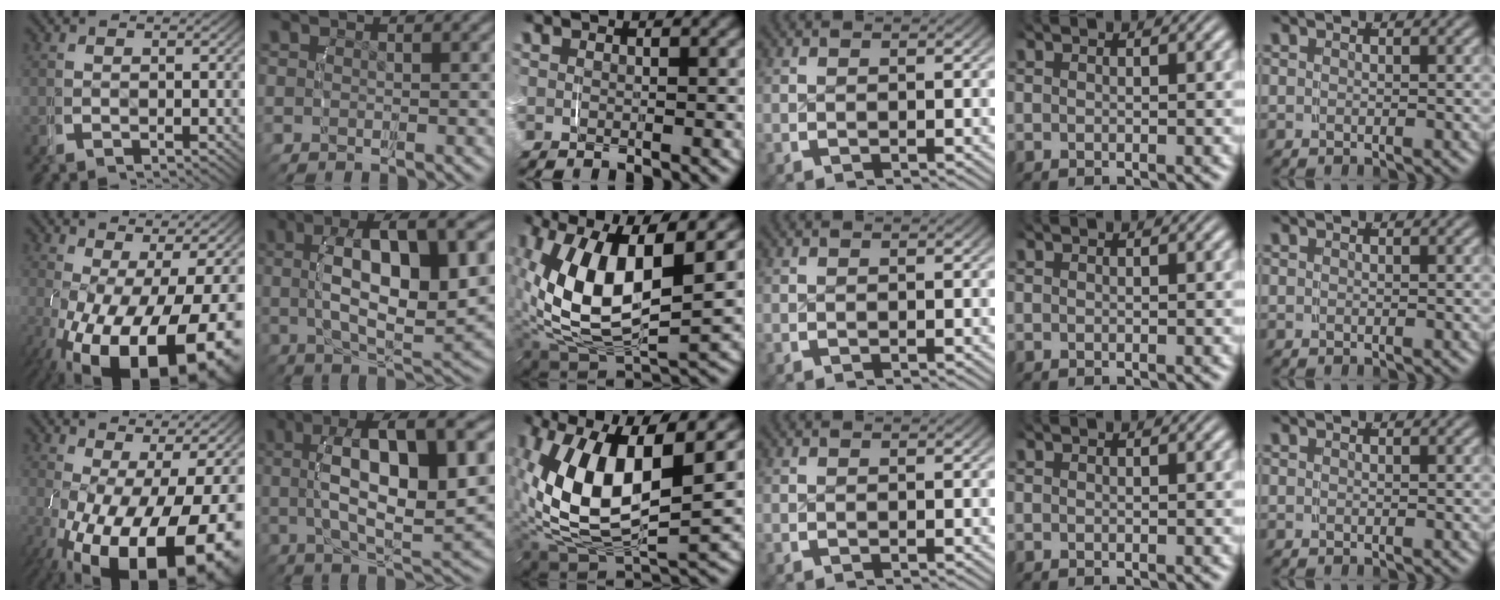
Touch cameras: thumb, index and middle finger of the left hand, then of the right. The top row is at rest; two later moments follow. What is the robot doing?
{"motion": "grasp_and_lifting", "object": "water bottle"}